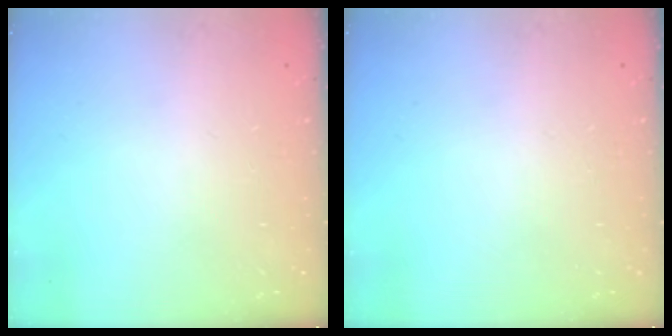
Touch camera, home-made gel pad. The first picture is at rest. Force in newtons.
{"total": 0.0}